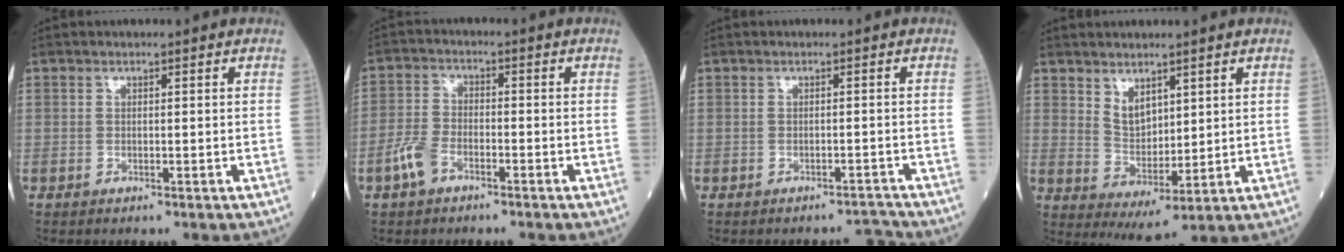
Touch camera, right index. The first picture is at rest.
{"total": 4.9, "force": [-2.9, 2.4, 3.0], "torque": [-0.076, 0.005, -0.061]}
{"total": 1.6, "force": [-1.6, -0.1, -0.4], "torque": [0.013, -0.006, -0.017]}
{"total": 5.2, "force": [2.9, 2.4, 3.5], "torque": [-0.066, -0.012, 0.066]}